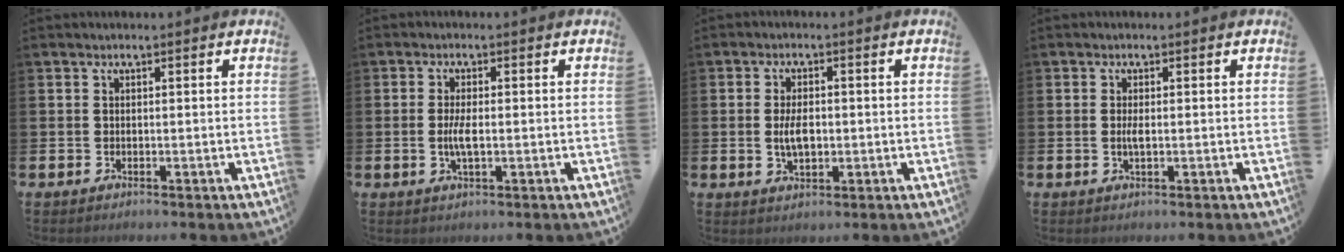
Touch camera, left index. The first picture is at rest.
{"total": 2.9, "force": [-0.2, 0.8, 2.8], "torque": [-0.040, -0.004, -0.006]}
{"total": 4.1, "force": [0.0, 2.1, 3.5], "torque": [-0.050, 0.000, -0.004]}
{"total": 1.5, "force": [0.0, 0.4, 1.4], "torque": [-0.025, 0.000, -0.001]}